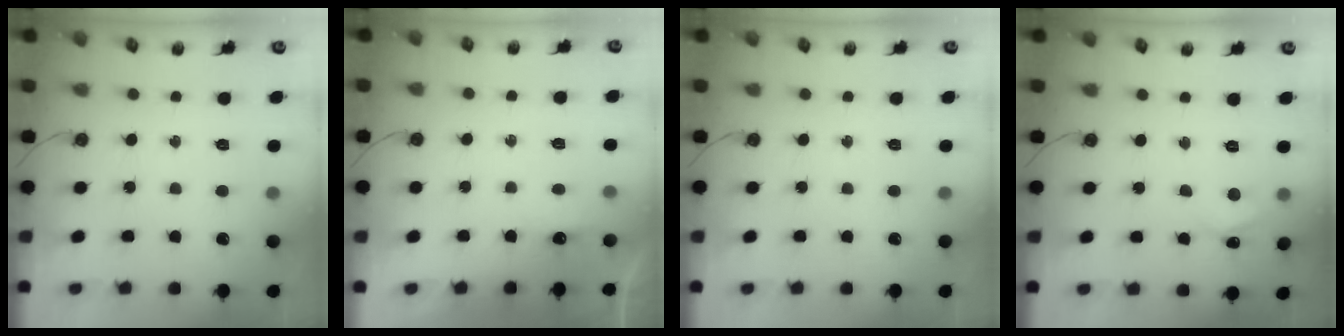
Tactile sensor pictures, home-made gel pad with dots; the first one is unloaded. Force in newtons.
{"total": 2.7, "press": 2.6, "slide": 0.4}
{"total": 0.0}
{"total": 2.5, "press": 2.5, "slide": 0.4}